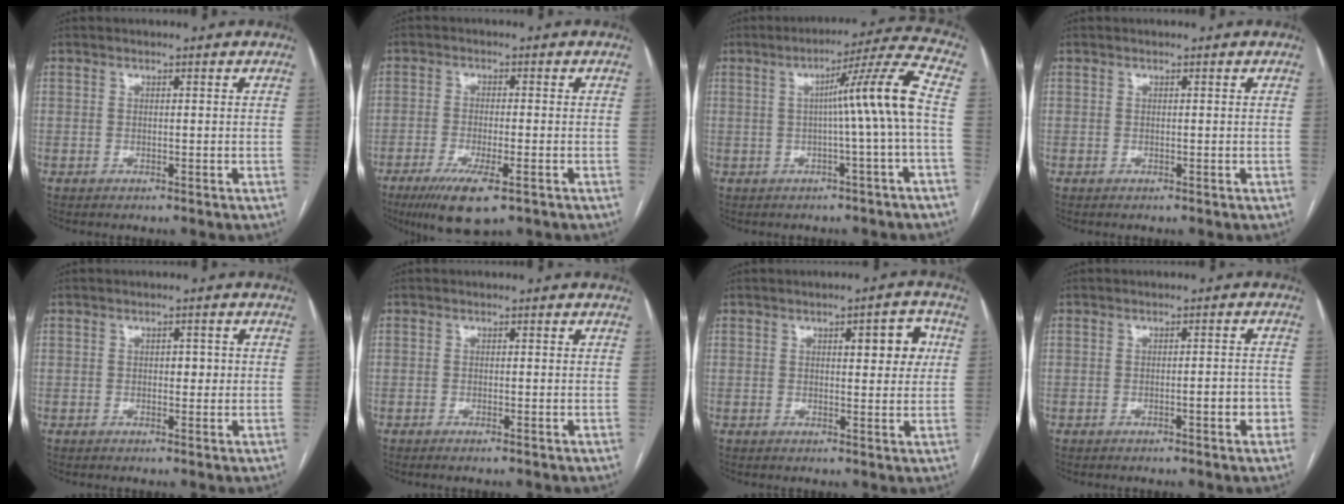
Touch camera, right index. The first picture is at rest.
{"total": 8.5, "force": [-5.1, 1.5, 6.7], "torque": [-0.118, -0.021, -0.081]}
{"total": 9.8, "force": [-0.3, -2.1, 9.5], "torque": [-0.137, 0.015, -0.001]}
{"total": 0.0}
{"total": 1.9, "force": [0.1, 1.1, 1.5], "torque": [-0.017, 0.003, -0.001]}
{"total": 0.8, "force": [-0.5, -0.1, 0.6], "torque": [-0.011, -0.001, -0.009]}
{"total": 5.7, "force": [1.6, 1.8, 5.1], "torque": [-0.062, 0.011, 0.020]}
{"total": 3.0, "force": [-1.3, 0.7, 2.6], "torque": [-0.030, 0.006, -0.015]}